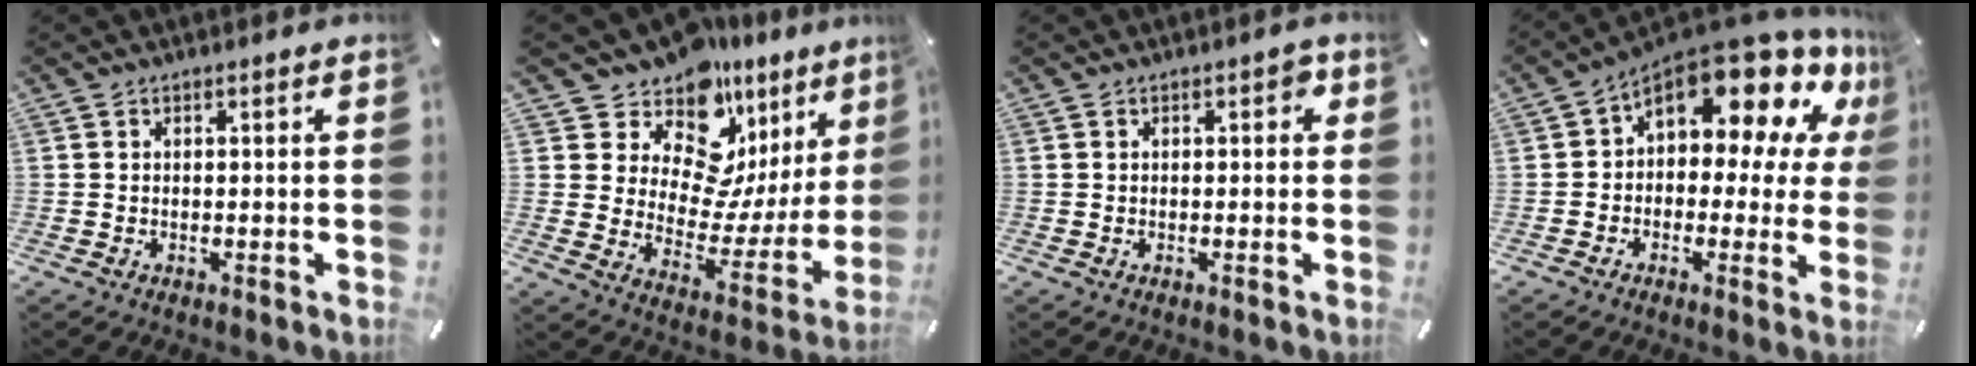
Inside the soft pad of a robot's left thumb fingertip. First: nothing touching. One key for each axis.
{"total": 13.1, "fx": 10.4, "fy": 7.0, "fz": 3.9, "tx": -0.063, "ty": -0.133, "tz": 0.175}
{"total": 1.4, "fx": 0.2, "fy": 1.0, "fz": 0.9, "tx": -0.011, "ty": 0.004, "tz": -0.001}
{"total": 15.0, "fx": 9.5, "fy": 7.4, "fz": 9.0, "tx": -0.138, "ty": -0.081, "tz": 0.162}